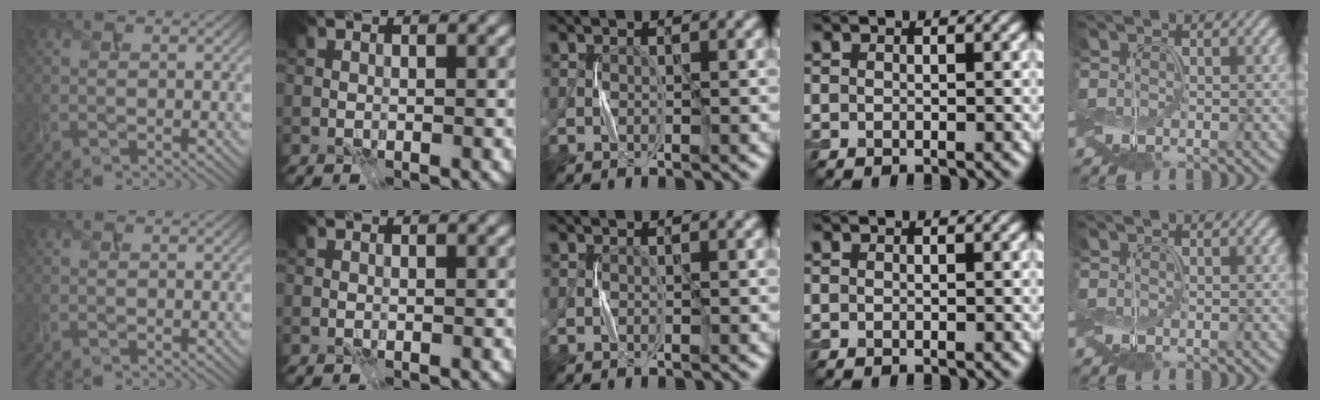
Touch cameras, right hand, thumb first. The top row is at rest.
{}